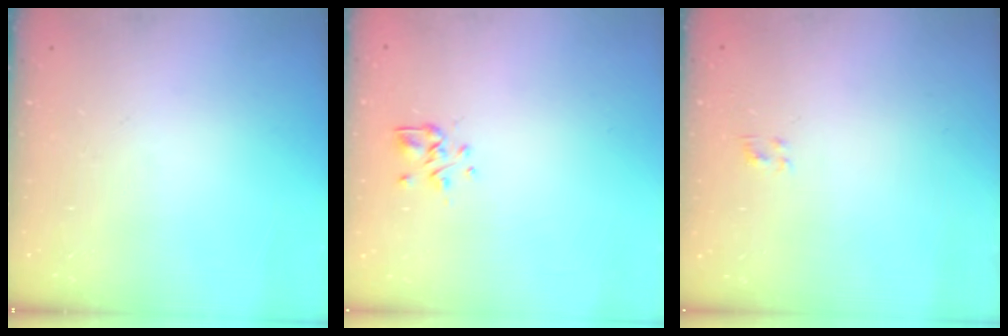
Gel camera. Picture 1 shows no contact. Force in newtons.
{"total": 2.9, "press": 2.6, "slide": 1.4}
{"total": 0.5, "press": 0.3, "slide": 0.4}